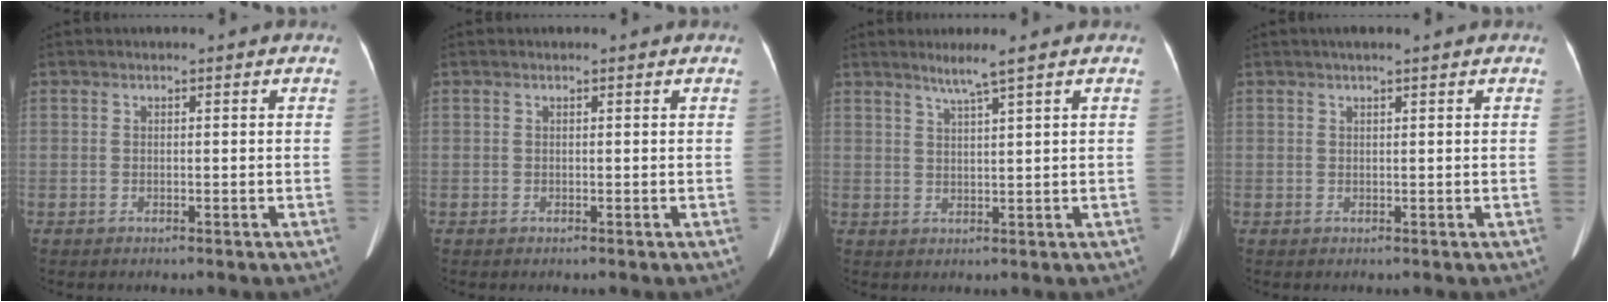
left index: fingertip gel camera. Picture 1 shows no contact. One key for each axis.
{"total": 0.0}
{"total": 3.3, "fx": 2.3, "fy": -1.0, "fz": 2.1, "tx": -0.046, "ty": -0.004, "tz": 0.048}
{"total": 2.0, "fx": 1.5, "fy": -0.1, "fz": 1.3, "tx": -0.018, "ty": 0.014, "tz": 0.024}